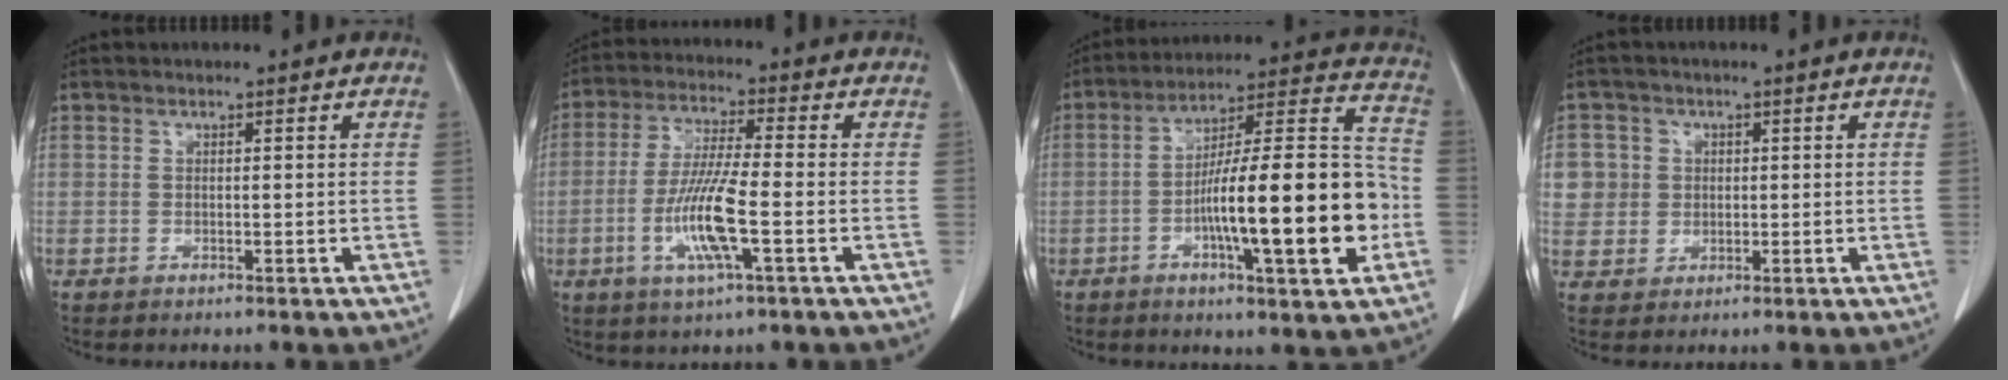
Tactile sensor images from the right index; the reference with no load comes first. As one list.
[{"total": 10.2, "force": [-2.9, 0.6, 9.7], "torque": [-0.196, -0.012, -0.060]}, {"total": 20.5, "force": [-4.8, 2.6, 19.7], "torque": [-0.292, 0.017, -0.071]}, {"total": 6.6, "force": [1.3, 6.4, 0.9], "torque": [-0.021, 0.018, 0.030]}]